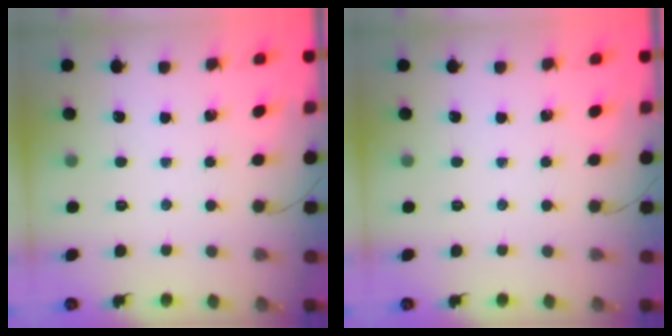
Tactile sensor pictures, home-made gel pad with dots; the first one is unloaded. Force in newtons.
{"total": 0.0}